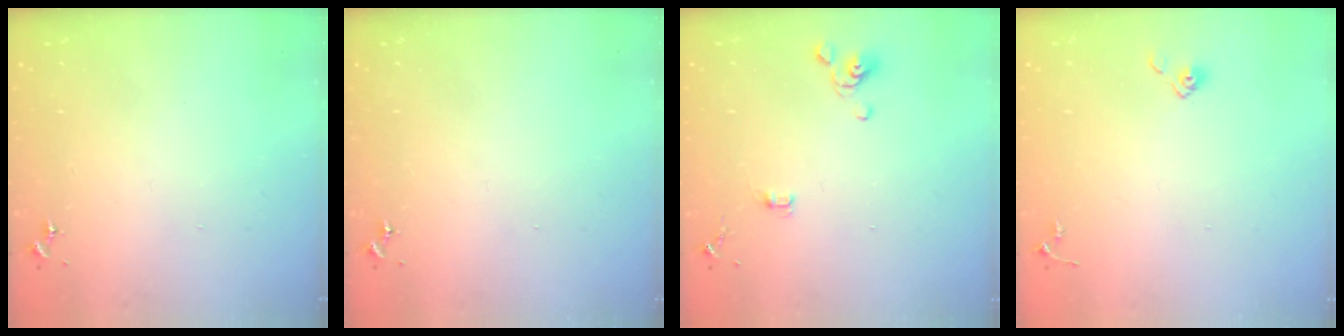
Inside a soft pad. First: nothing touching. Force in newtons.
{"total": 0.0}
{"total": 4.7, "press": 4.2, "slide": 2.2}
{"total": 3.3, "press": 3.3, "slide": 0.4}